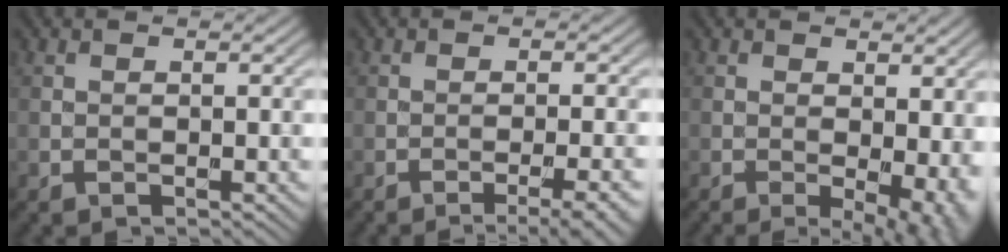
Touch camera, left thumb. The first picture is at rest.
{"total": 5.1, "force": [-2.8, 0.9, 4.1], "torque": [-0.051, 0.011, -0.043]}
{"total": 7.2, "force": [-0.9, 3.2, 6.4], "torque": [-0.079, -0.009, -0.004]}